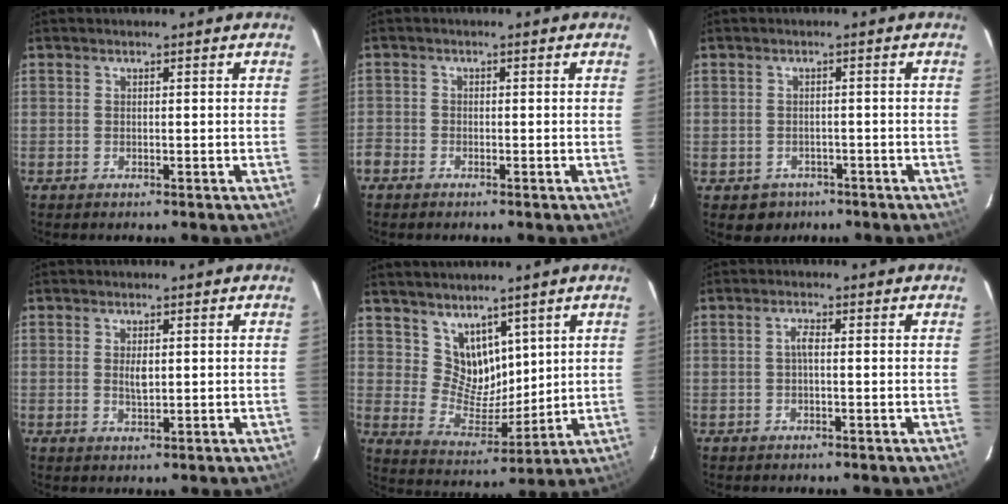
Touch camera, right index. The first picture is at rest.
{"total": 3.0, "force": [-2.0, 2.2, 0.6], "torque": [-0.017, -0.001, -0.043]}
{"total": 4.0, "force": [-1.7, 3.6, 0.2], "torque": [-0.014, 0.010, -0.018]}
{"total": 2.5, "force": [0.3, 1.2, 2.2], "torque": [-0.039, -0.001, 0.007]}
{"total": 8.8, "force": [5.7, 5.9, 3.0], "torque": [-0.046, -0.006, 0.121]}
{"total": 1.5, "force": [-0.2, 0.5, 1.4], "torque": [-0.029, 0.007, -0.005]}